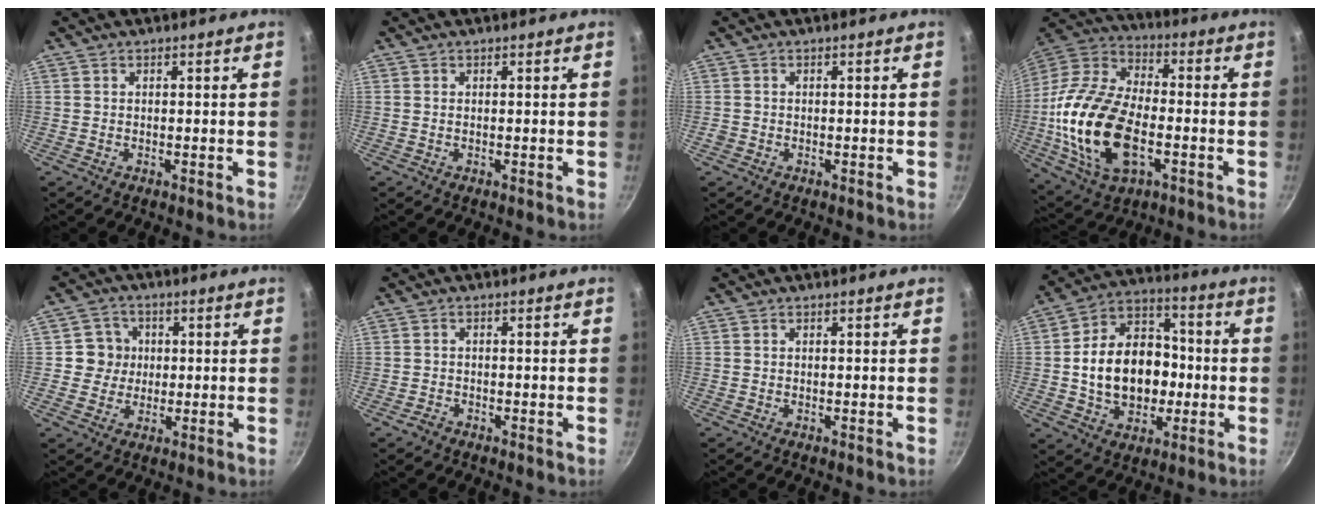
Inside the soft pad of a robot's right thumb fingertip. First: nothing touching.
{"total": 0.0}
{"total": 0.9, "force": [-0.4, 0.8, 0.2], "torque": [-0.004, 0.002, -0.007]}
{"total": 23.5, "force": [-4.6, 13.4, 18.8], "torque": [-0.363, 0.026, -0.090]}
{"total": 5.6, "force": [0.5, 5.5, 1.1], "torque": [0.022, 0.005, 0.000]}
{"total": 1.3, "force": [-1.0, 0.7, 0.3], "torque": [-0.007, 0.011, -0.020]}
{"total": 0.0}
{"total": 18.2, "force": [-1.4, 13.7, 11.9], "torque": [-0.163, 0.041, -0.024]}